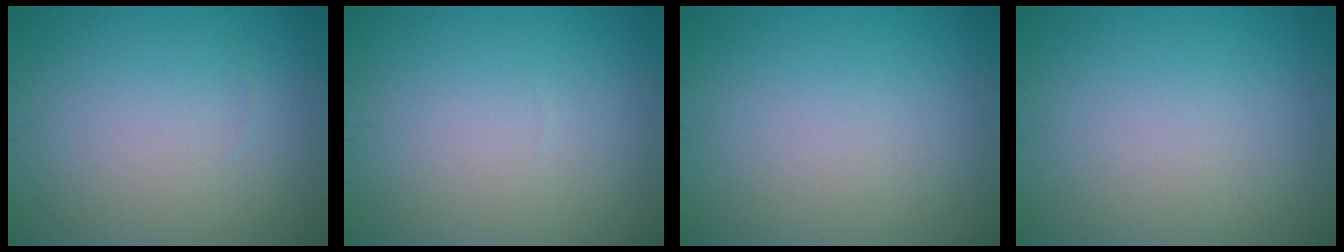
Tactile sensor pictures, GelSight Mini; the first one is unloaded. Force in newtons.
{"total": 0.0}
{"total": 0.0}
{"total": 0.0}